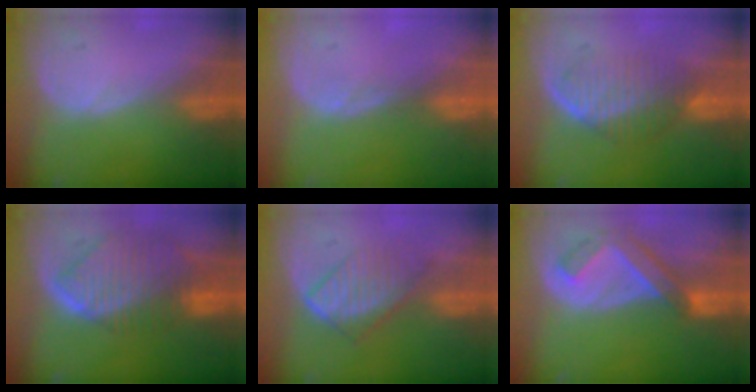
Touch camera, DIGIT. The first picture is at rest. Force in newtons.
{"total": 0.8, "press": 0.6, "slide": 0.5}
{"total": 6.2, "press": 6.1, "slide": 1.0}
{"total": 10.1, "press": 8.6, "slide": 5.2}
{"total": 5.9, "press": 5.7, "slide": 1.4}
{"total": 5.6, "press": 5.6, "slide": 0.3}